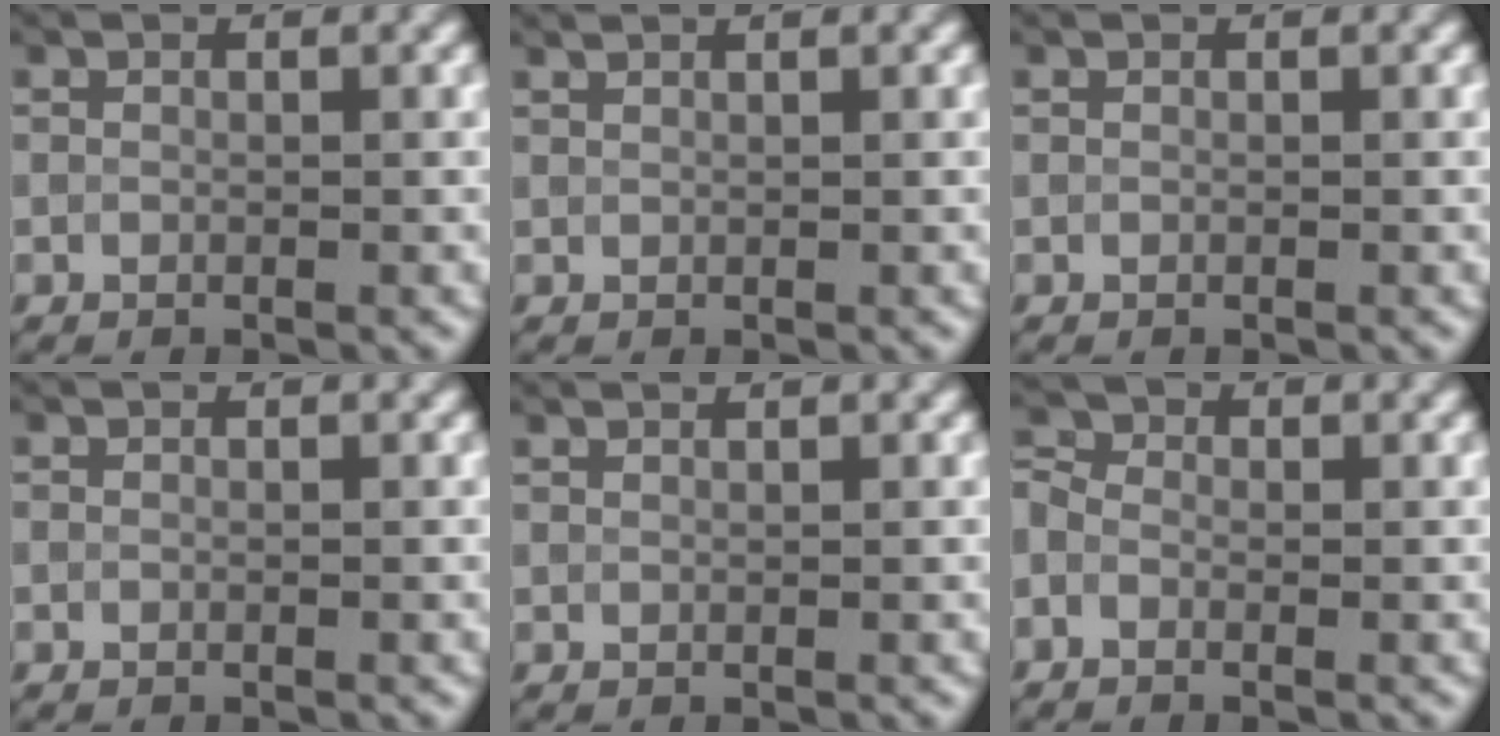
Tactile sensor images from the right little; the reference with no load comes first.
{"total": 1.1, "force": [0.9, 0.3, 0.5], "torque": [-0.004, 0.000, 0.007]}
{"total": 0.0}
{"total": 0.0}
{"total": 0.8, "force": [0.8, 0.1, 0.3], "torque": [-0.003, -0.003, 0.006]}
{"total": 2.4, "force": [-0.4, 1.9, 1.3], "torque": [-0.026, 0.008, -0.027]}